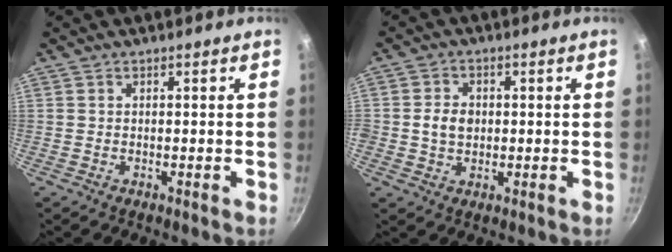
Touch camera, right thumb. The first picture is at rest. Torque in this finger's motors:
{"motor_torque": [0.05, 1.01, 0.36, -0.30, 0.22]}